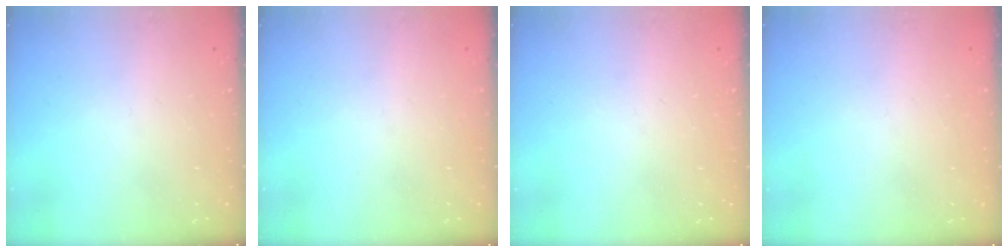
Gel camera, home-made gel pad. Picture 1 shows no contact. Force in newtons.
{"total": 0.0}
{"total": 0.0}
{"total": 0.0}